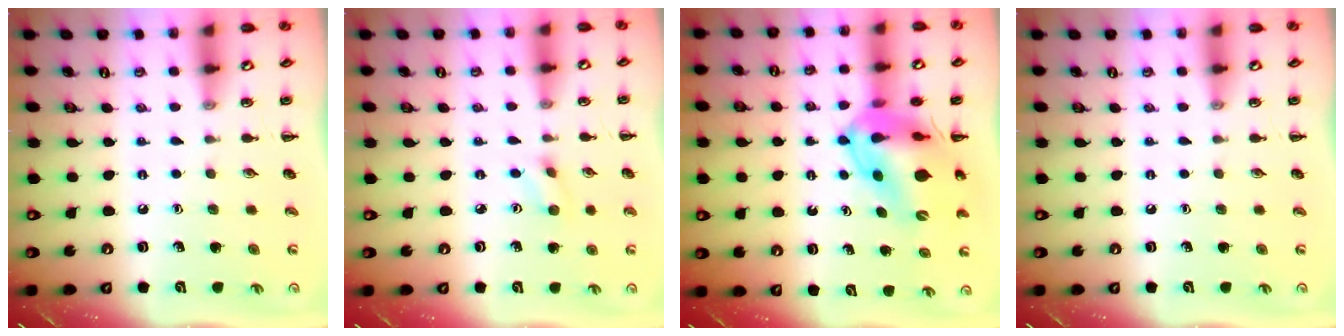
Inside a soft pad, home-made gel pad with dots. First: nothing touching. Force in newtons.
{"total": 3.4, "press": 3.2, "slide": 1.3}
{"total": 16.3, "press": 15.6, "slide": 4.7}
{"total": 0.0}